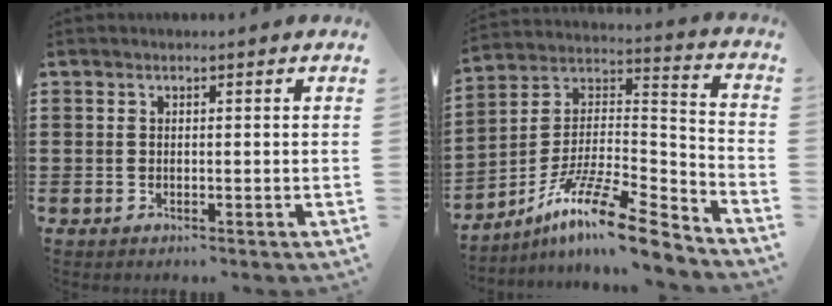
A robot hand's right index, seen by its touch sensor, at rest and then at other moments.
{"total": 12.9, "force": [-9.6, 2.0, 8.4], "torque": [-0.155, 0.015, -0.184]}